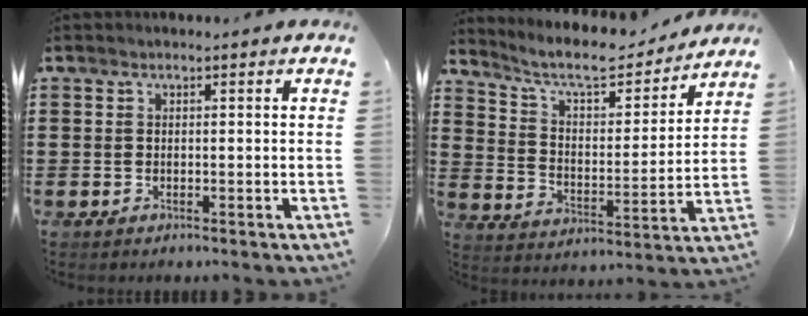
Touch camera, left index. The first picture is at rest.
{"total": 7.9, "force": [7.1, 1.4, 3.2], "torque": [-0.092, -0.044, 0.122]}